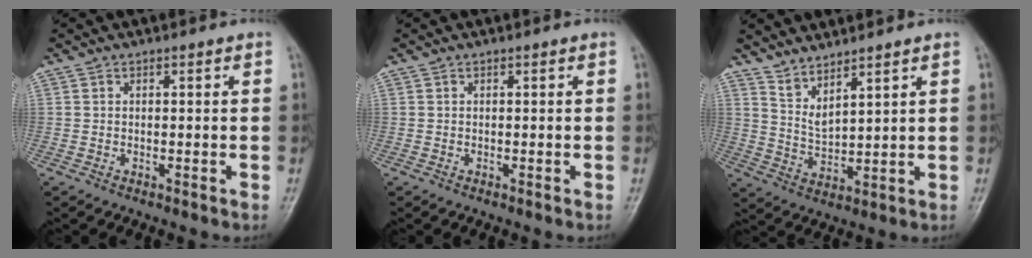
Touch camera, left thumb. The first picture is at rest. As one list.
[{"total": 0.0}, {"total": 5.6, "force": [4.7, 0.8, 2.9], "torque": [-0.056, -0.044, 0.102]}]